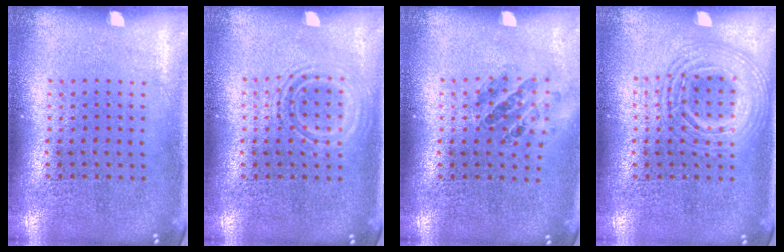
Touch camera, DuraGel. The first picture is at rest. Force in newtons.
{"total": 1.1, "press": 1.1, "slide": 0.3}
{"total": 0.8, "press": 0.8, "slide": 0.2}
{"total": 2.7, "press": 2.7, "slide": 0.4}